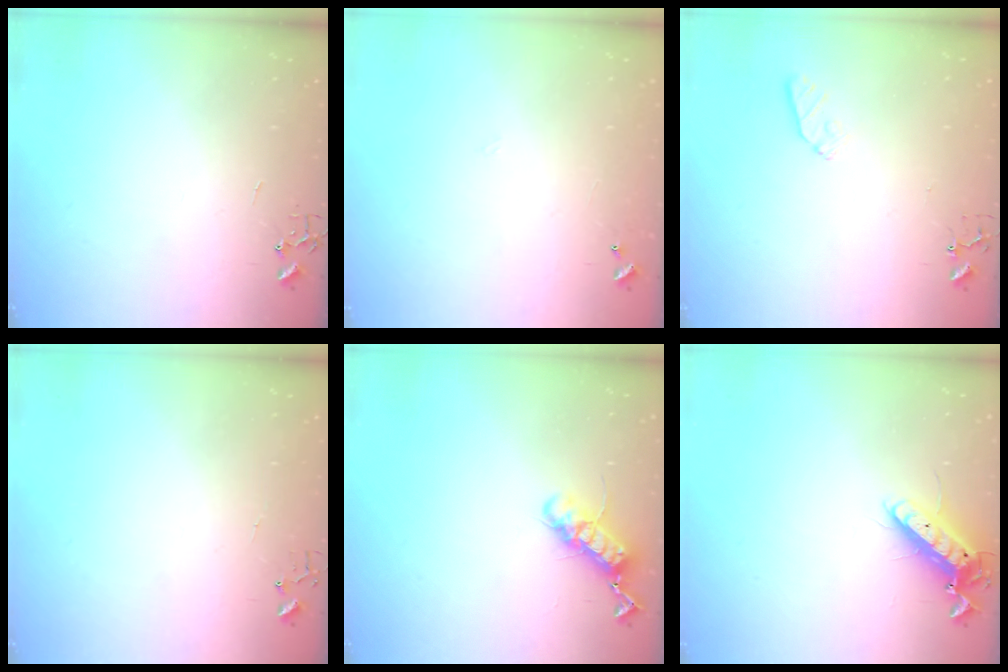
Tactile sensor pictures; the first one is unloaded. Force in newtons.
{"total": 3.8, "press": 3.8, "slide": 0.5}
{"total": 6.1, "press": 6.1, "slide": 0.8}
{"total": 5.0, "press": 5.0, "slide": 0.4}
{"total": 12.0, "press": 12.0, "slide": 1.3}
{"total": 12.2, "press": 12.0, "slide": 2.3}